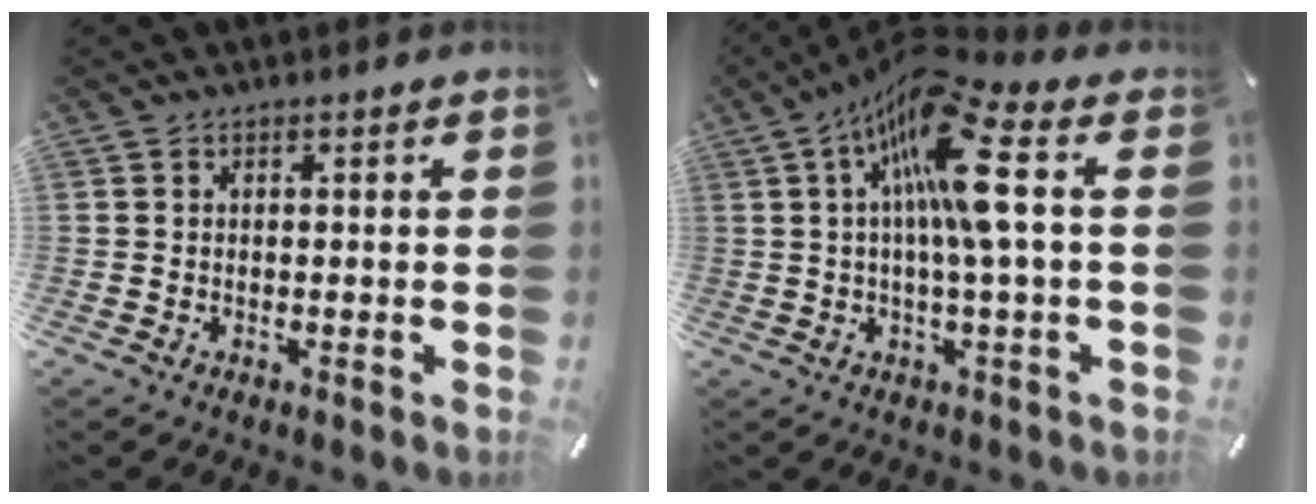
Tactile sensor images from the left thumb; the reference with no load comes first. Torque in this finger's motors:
{"motor_torque": [0.23, 1.81, 1.68, -1.11, 0.64]}